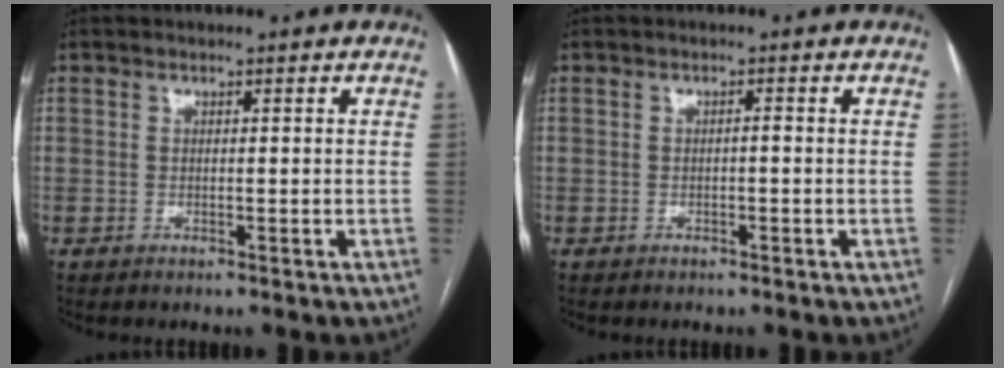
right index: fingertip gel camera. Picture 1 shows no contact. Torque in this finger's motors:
{"motor_torque": [0.50, -0.39, 0.30, 0.10]}